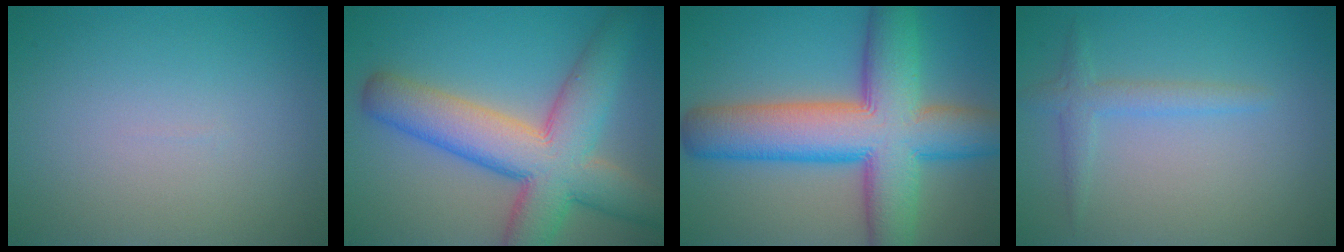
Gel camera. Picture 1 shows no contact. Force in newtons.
{"total": 10.3, "press": 10.3, "slide": 0.4}
{"total": 12.6, "press": 12.6, "slide": 0.5}
{"total": 1.9, "press": 1.9, "slide": 0.1}